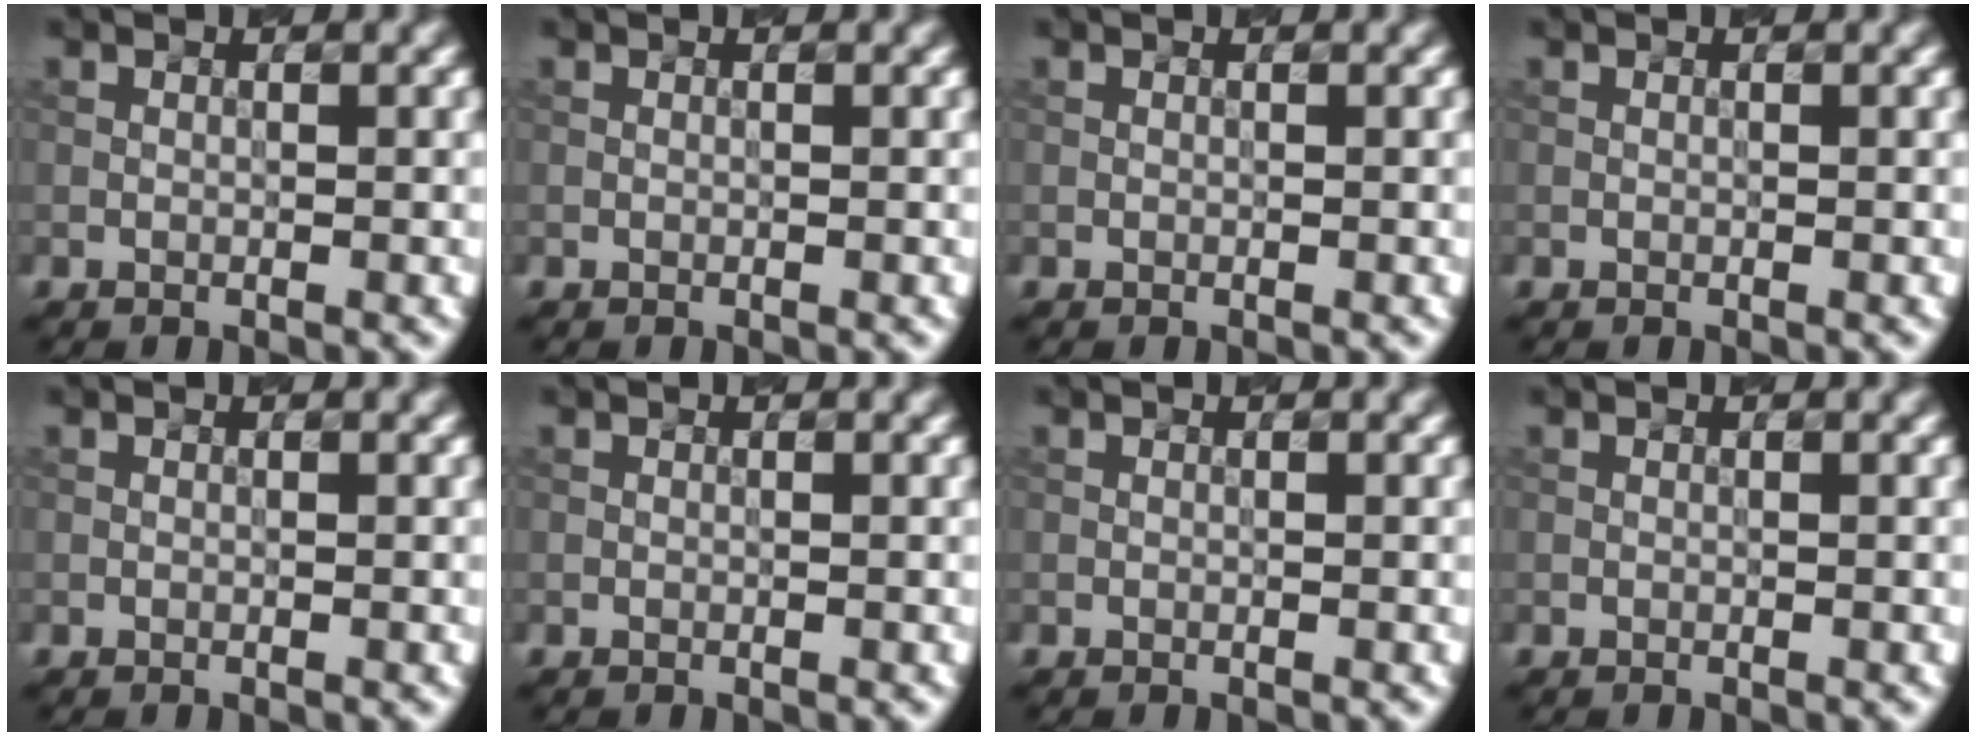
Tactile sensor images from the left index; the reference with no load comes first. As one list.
[{"total": 0.0}, {"total": 0.0}, {"total": 0.0}, {"total": 0.0}, {"total": 0.0}, {"total": 0.0}, {"total": 0.0}]